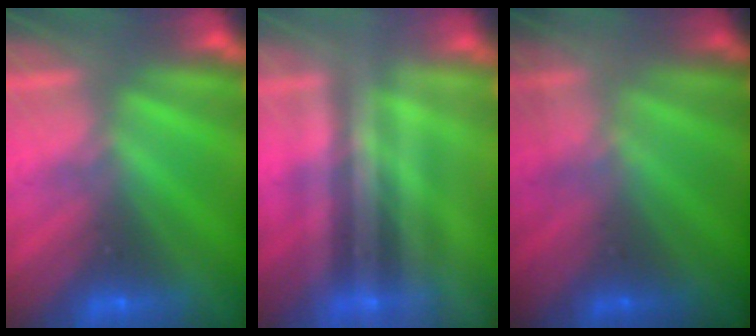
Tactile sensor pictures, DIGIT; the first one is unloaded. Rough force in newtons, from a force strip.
{"total": 1.9}
{"total": 1.7}